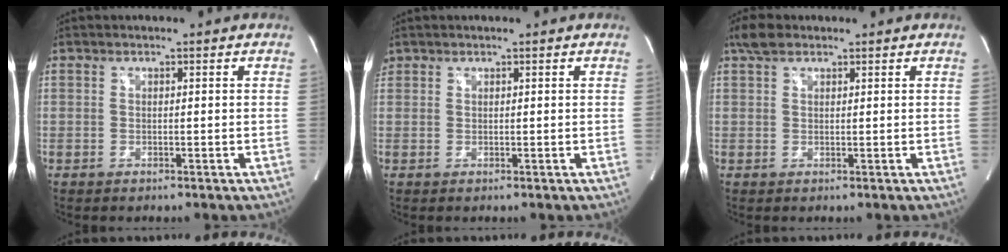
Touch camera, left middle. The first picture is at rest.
{"total": 0.9, "force": [0.7, 0.6, 0.0], "torque": [0.002, 0.014, 0.013]}
{"total": 2.8, "force": [2.0, 1.4, 1.3], "torque": [-0.031, 0.014, 0.040]}